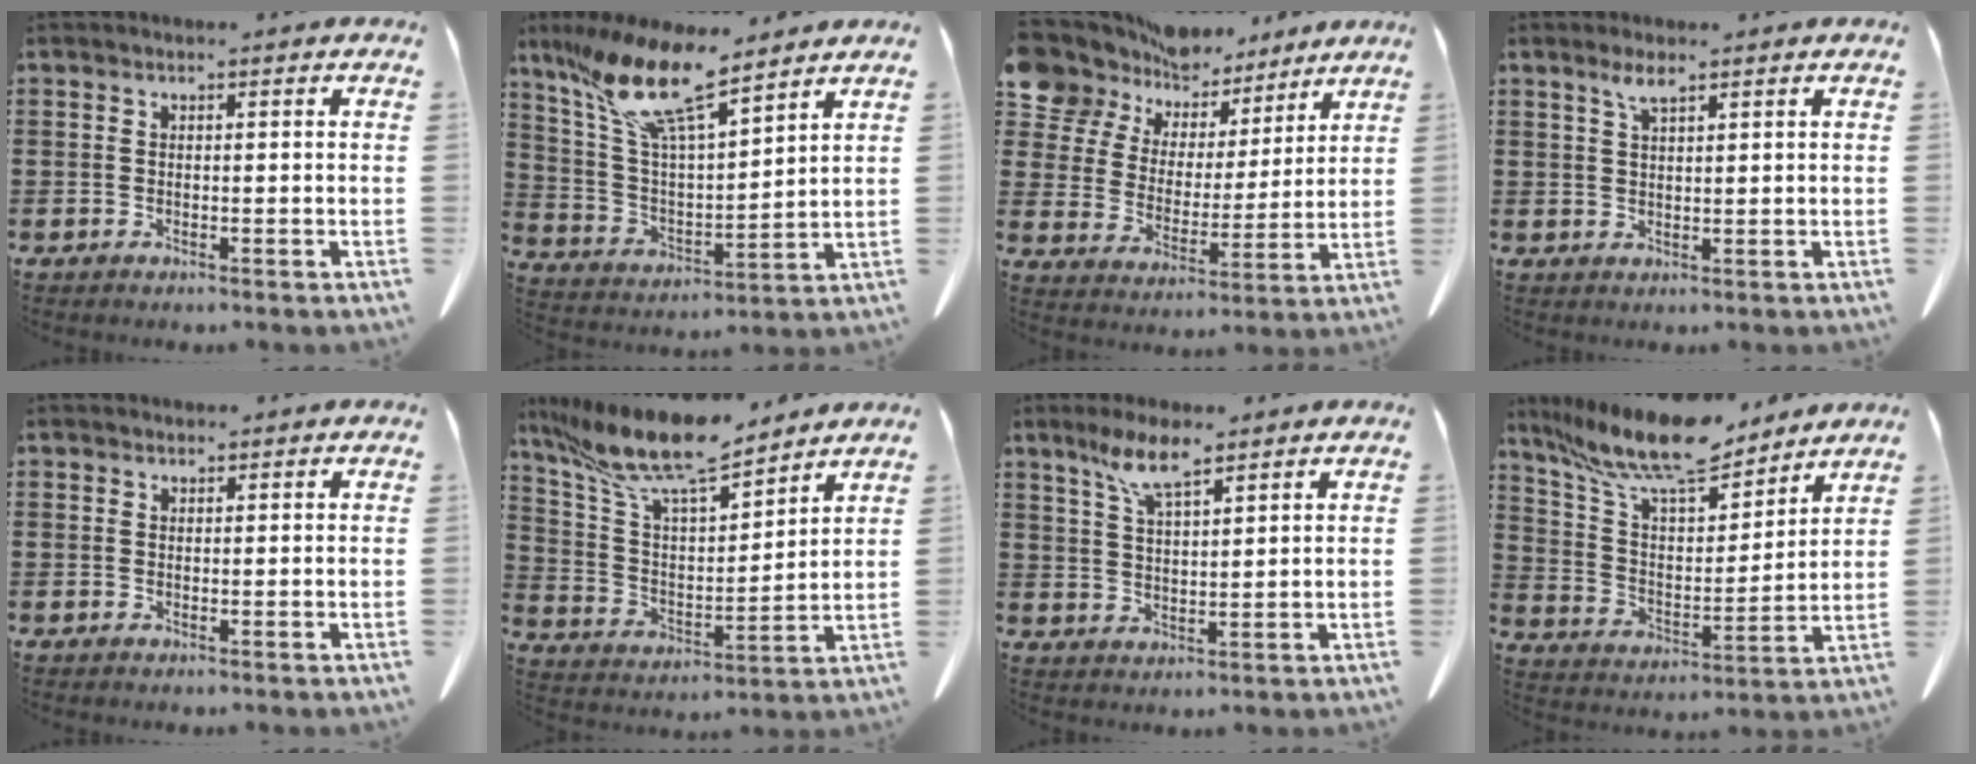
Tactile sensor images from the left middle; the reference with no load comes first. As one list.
[{"total": 13.8, "force": [9.9, 3.4, 9.0], "torque": [-0.218, -0.043, 0.168]}, {"total": 8.1, "force": [7.1, 4.0, 0.3], "torque": [-0.051, -0.046, 0.134]}, {"total": 2.6, "force": [1.9, 0.4, 1.8], "torque": [-0.039, 0.001, 0.034]}, {"total": 1.1, "force": [1.1, 0.4, 0.1], "torque": [-0.005, 0.000, 0.022]}, {"total": 12.3, "force": [9.9, 2.4, 6.9], "torque": [-0.170, -0.051, 0.173]}, {"total": 6.3, "force": [4.5, 1.2, 4.2], "torque": [-0.094, -0.003, 0.081]}, {"total": 12.3, "force": [10.0, 2.6, 6.6], "torque": [-0.158, -0.056, 0.174]}]